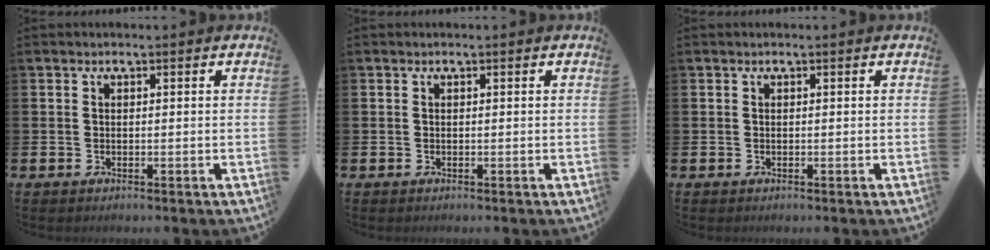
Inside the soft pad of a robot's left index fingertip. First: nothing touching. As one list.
[{"total": 0.0}, {"total": 0.0}]